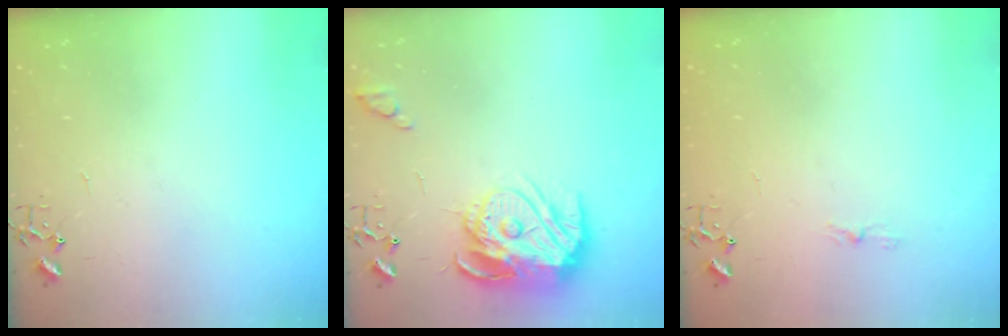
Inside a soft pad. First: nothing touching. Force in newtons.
{"total": 16.3, "press": 16.2, "slide": 1.6}
{"total": 3.5, "press": 3.5, "slide": 0.3}